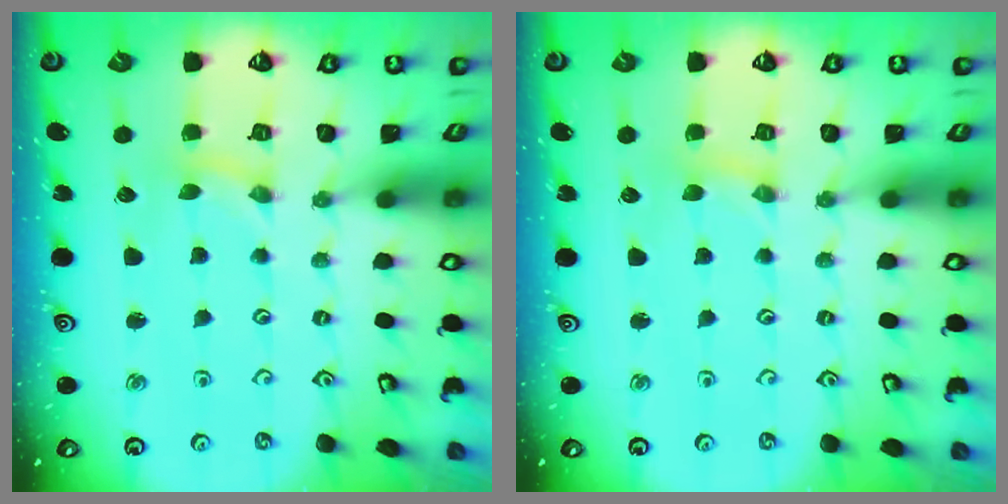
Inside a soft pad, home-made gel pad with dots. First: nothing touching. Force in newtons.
{"total": 0.7, "press": 0.6, "slide": 0.2}